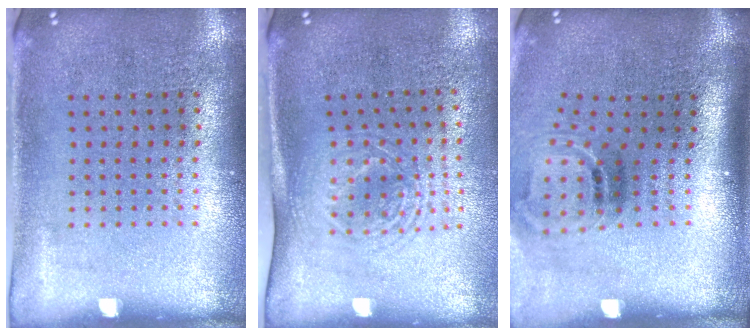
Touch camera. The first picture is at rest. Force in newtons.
{"total": 1.7, "press": 1.3, "slide": 1.1}
{"total": 1.8, "press": 1.1, "slide": 1.4}